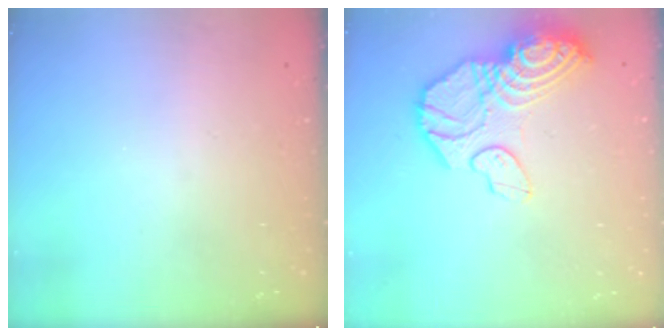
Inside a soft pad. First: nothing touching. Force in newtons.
{"total": 17.2, "press": 17.1, "slide": 1.8}